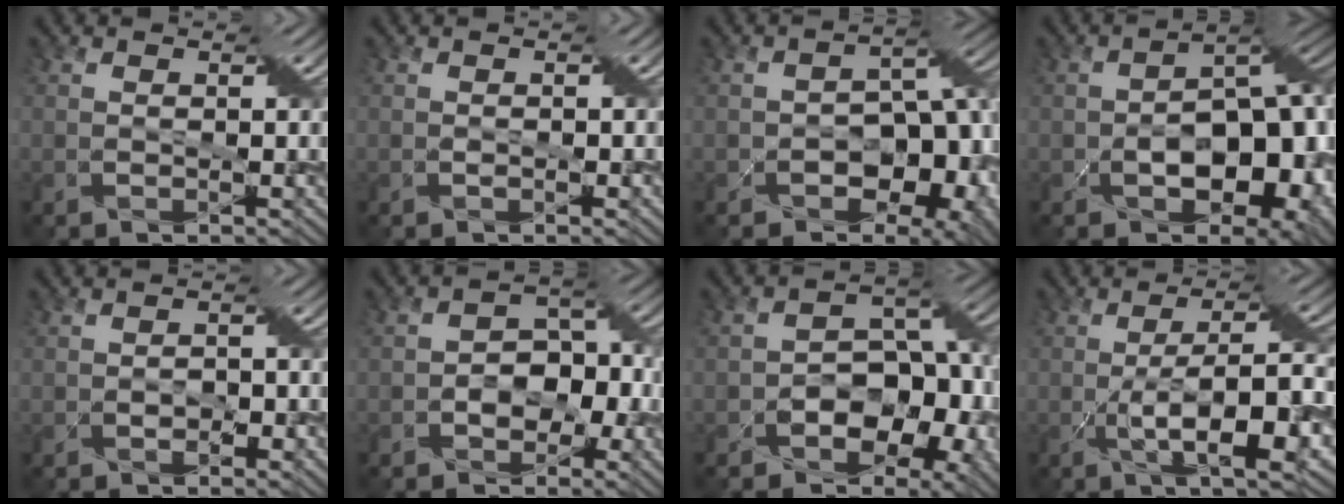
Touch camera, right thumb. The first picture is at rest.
{"total": 0.8, "force": [-0.3, 0.3, 0.6], "torque": [-0.010, 0.003, -0.003]}
{"total": 11.4, "force": [-3.9, 7.3, 7.9], "torque": [-0.103, -0.026, -0.061]}
{"total": 15.0, "force": [-3.8, 9.1, 11.3], "torque": [-0.138, -0.026, -0.038]}
{"total": 2.3, "force": [-0.9, 1.4, 1.6], "torque": [-0.024, 0.002, -0.011]}
{"total": 6.0, "force": [-1.7, 4.2, 4.0], "torque": [-0.043, 0.010, -0.033]}
{"total": 10.2, "force": [-3.5, 6.6, 6.9], "torque": [-0.088, -0.006, -0.061]}
{"total": 10.9, "force": [-2.7, 2.8, 10.2], "torque": [-0.168, 0.005, -0.041]}